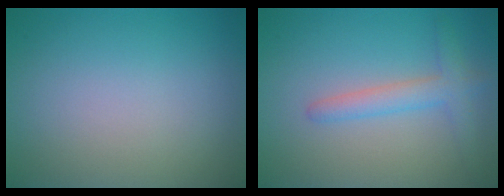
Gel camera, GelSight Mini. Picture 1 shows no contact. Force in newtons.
{"total": 2.6, "press": 2.6, "slide": 0.1}